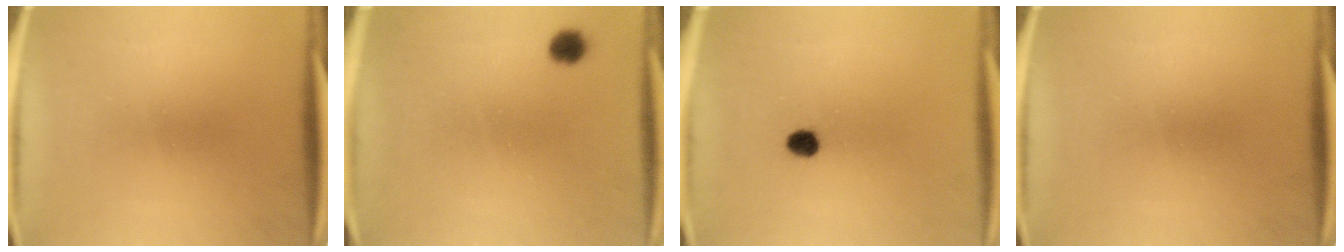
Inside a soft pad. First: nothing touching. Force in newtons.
{"total": 2.6}
{"total": 2.8}
{"total": 0.0}